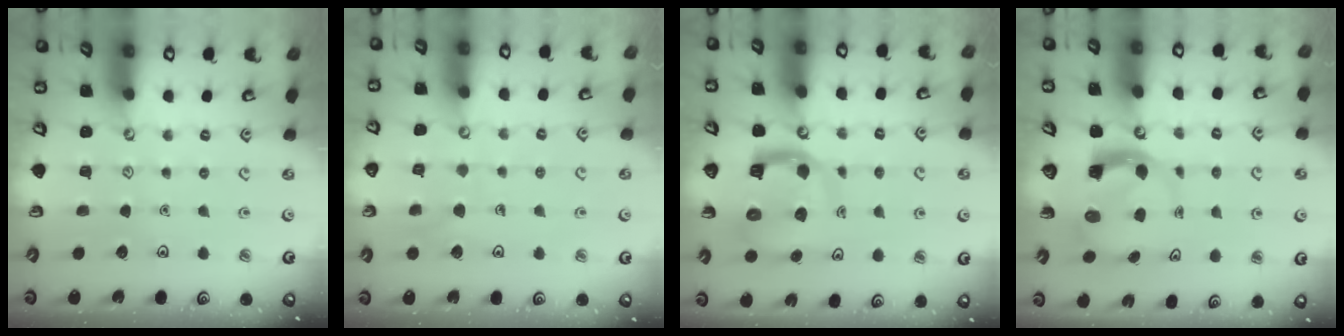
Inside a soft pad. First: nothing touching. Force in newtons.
{"total": 6.4, "press": 6.4, "slide": 0.2}
{"total": 9.6, "press": 9.5, "slide": 1.4}
{"total": 3.8, "press": 3.8, "slide": 0.6}